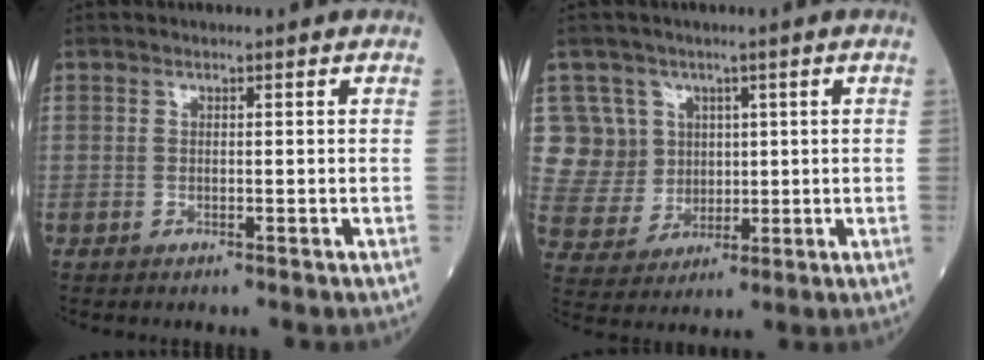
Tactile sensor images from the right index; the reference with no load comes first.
{"total": 7.9, "force": [2.6, 7.4, 0.2], "torque": [-0.008, 0.026, 0.062]}